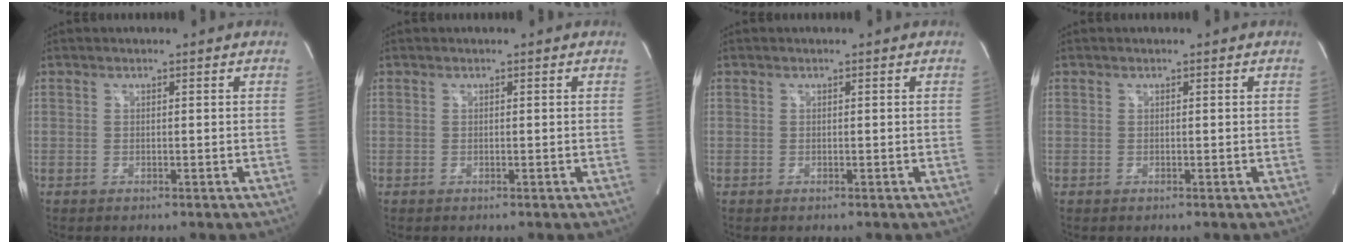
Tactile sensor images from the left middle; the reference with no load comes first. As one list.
[{"total": 0.0}, {"total": 0.0}, {"total": 0.0}]